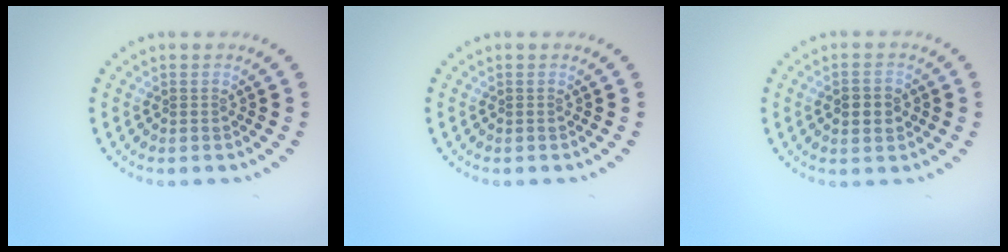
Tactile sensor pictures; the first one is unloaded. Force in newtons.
{"total": 0.0}
{"total": 2.4, "press": 2.4, "slide": 0.1}